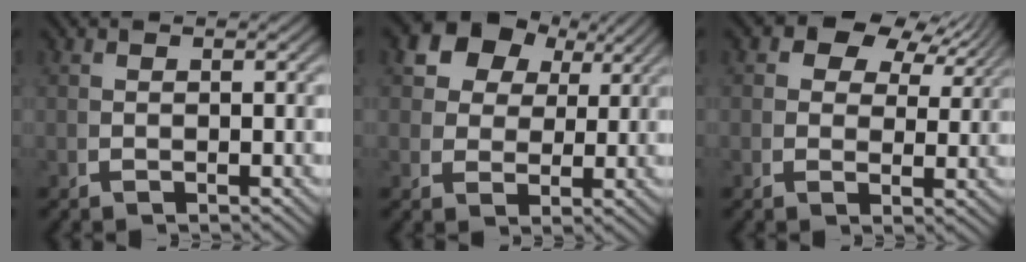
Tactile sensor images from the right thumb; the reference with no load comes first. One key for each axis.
{"total": 8.5, "fx": 3.6, "fy": 6.2, "fz": 4.6, "tx": -0.113, "ty": -0.018, "tz": 0.074}
{"total": 5.5, "fx": 3.0, "fy": 3.4, "fz": 3.2, "tx": -0.053, "ty": 0.004, "tz": 0.046}